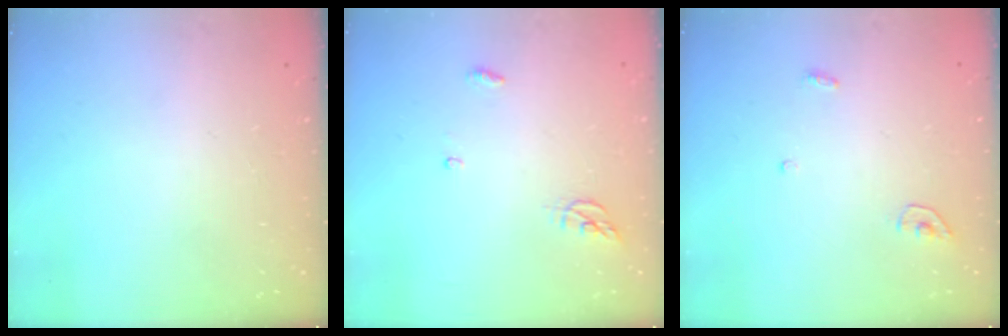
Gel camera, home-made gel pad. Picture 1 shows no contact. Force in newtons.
{"total": 4.0, "press": 3.9, "slide": 0.4}
{"total": 3.5, "press": 3.5, "slide": 0.3}